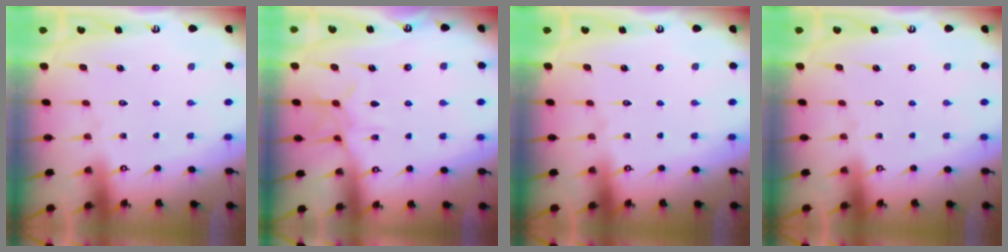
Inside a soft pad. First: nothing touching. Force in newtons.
{"total": 7.9, "press": 7.9, "slide": 0.6}
{"total": 0.0}
{"total": 0.0}